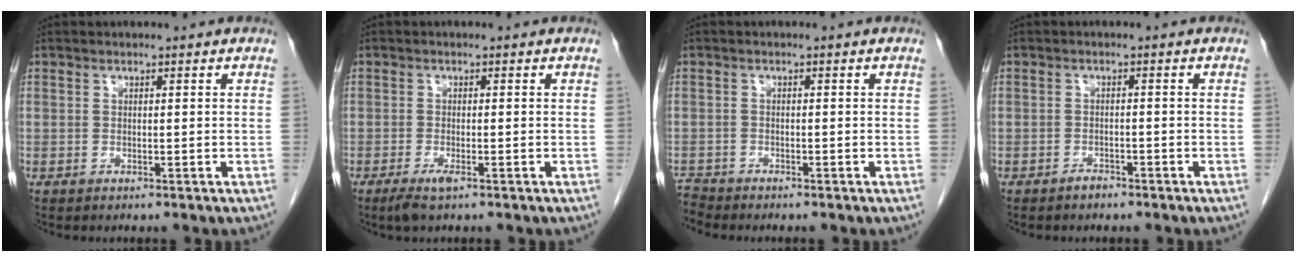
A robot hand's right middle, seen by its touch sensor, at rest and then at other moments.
{"total": 2.4, "force": [-1.5, 0.4, 1.8], "torque": [-0.040, -0.005, -0.028]}
{"total": 2.0, "force": [-2.0, -0.1, -0.6], "torque": [0.008, -0.013, -0.036]}
{"total": 1.4, "force": [-1.2, 0.5, 0.3], "torque": [-0.007, 0.002, -0.018]}